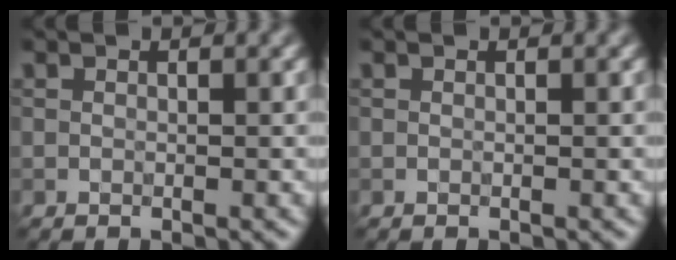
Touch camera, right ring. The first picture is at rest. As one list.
[{"total": 0.0}]